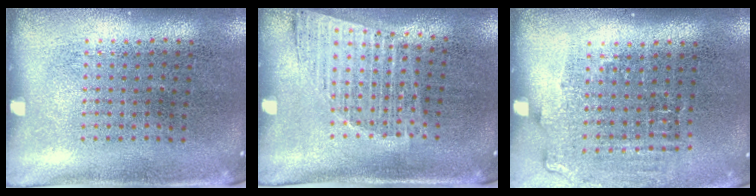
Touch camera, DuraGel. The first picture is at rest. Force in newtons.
{"total": 1.0, "press": 1.0, "slide": 0.4}
{"total": 1.3, "press": 1.1, "slide": 0.6}